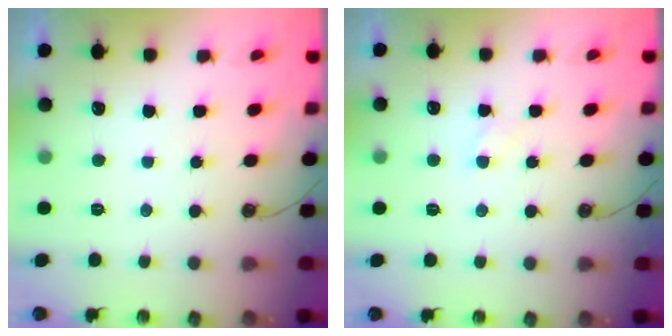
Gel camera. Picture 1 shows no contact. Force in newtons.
{"total": 2.9, "press": 2.8, "slide": 0.4}